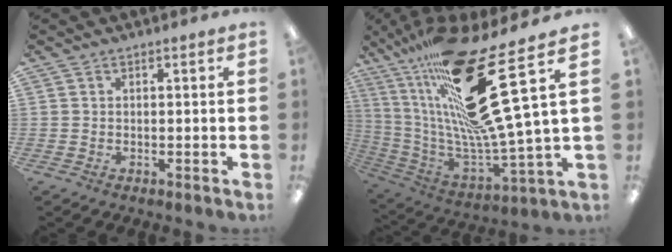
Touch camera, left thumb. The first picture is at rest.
{"total": 36.4, "force": [12.6, 12.9, 31.6], "torque": [-0.504, -0.082, 0.225]}